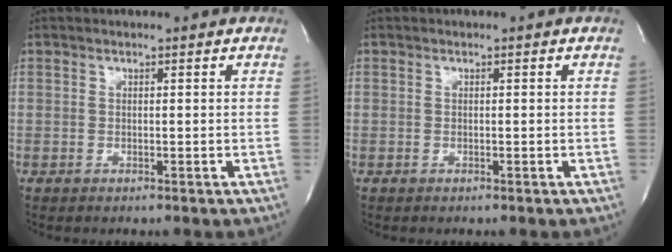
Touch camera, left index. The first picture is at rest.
{"total": 0.0}